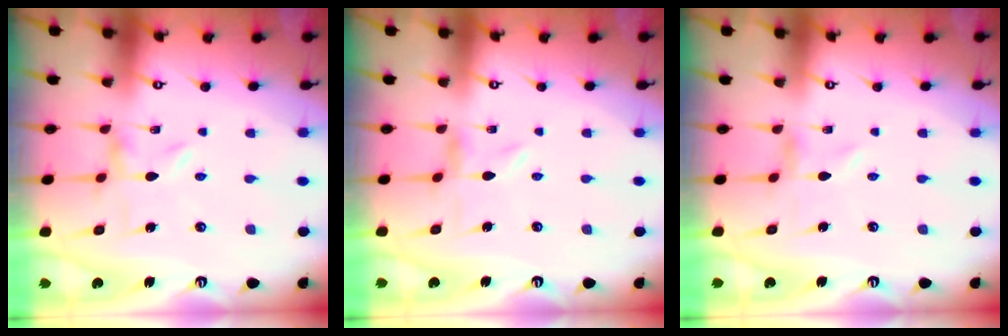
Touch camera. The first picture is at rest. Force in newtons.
{"total": 0.7, "press": 0.6, "slide": 0.3}
{"total": 0.0}